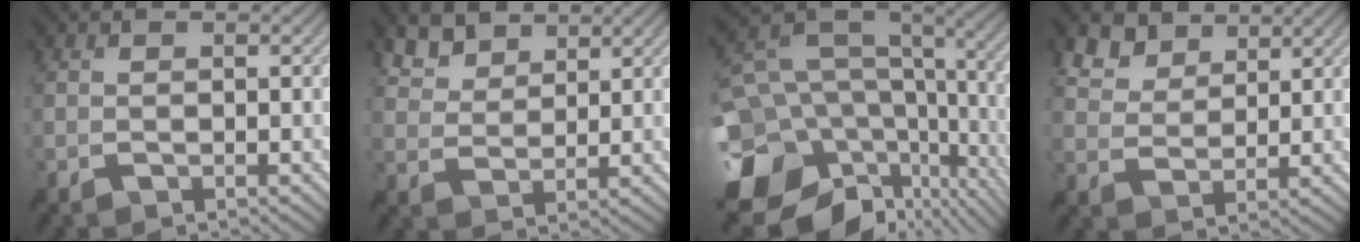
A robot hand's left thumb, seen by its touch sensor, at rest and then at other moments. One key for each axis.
{"total": 5.4, "fx": 4.2, "fy": 2.4, "fz": 2.3, "tx": -0.059, "ty": 0.006, "tz": 0.089}
{"total": 18.5, "fx": -5.4, "fy": 13.6, "fz": 11.3, "tx": -0.251, "ty": -0.004, "tz": -0.057}
{"total": 5.6, "fx": 4.3, "fy": 2.9, "fz": 2.3, "tx": -0.061, "ty": 0.002, "tz": 0.085}